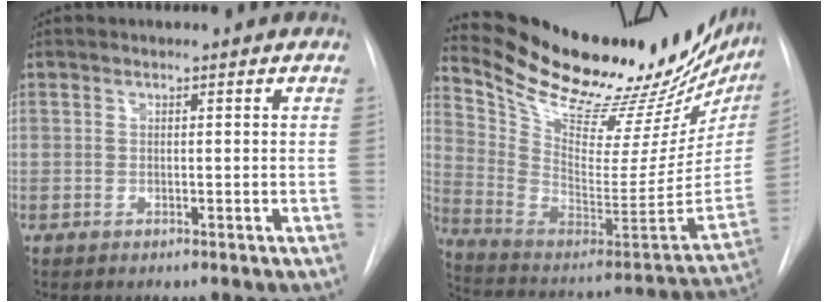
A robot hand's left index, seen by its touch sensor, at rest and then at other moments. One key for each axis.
{"total": 32.6, "fx": 27.3, "fy": 8.8, "fz": 15.6, "tx": -0.260, "ty": -0.078, "tz": 0.384}